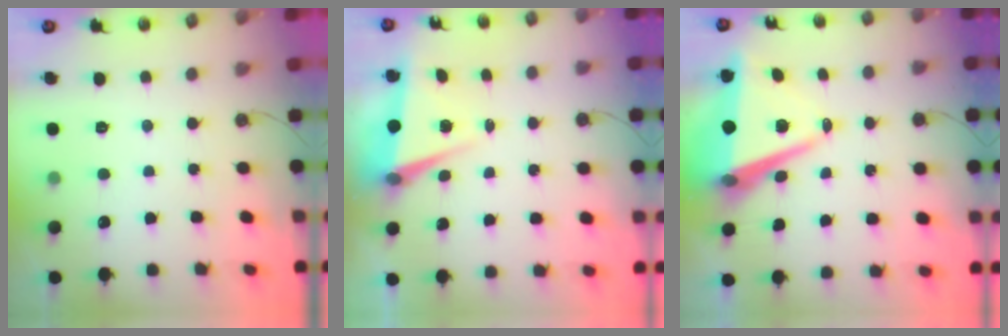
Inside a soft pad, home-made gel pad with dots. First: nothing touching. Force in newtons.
{"total": 6.3, "press": 5.5, "slide": 3.2}
{"total": 10.0, "press": 9.1, "slide": 4.3}